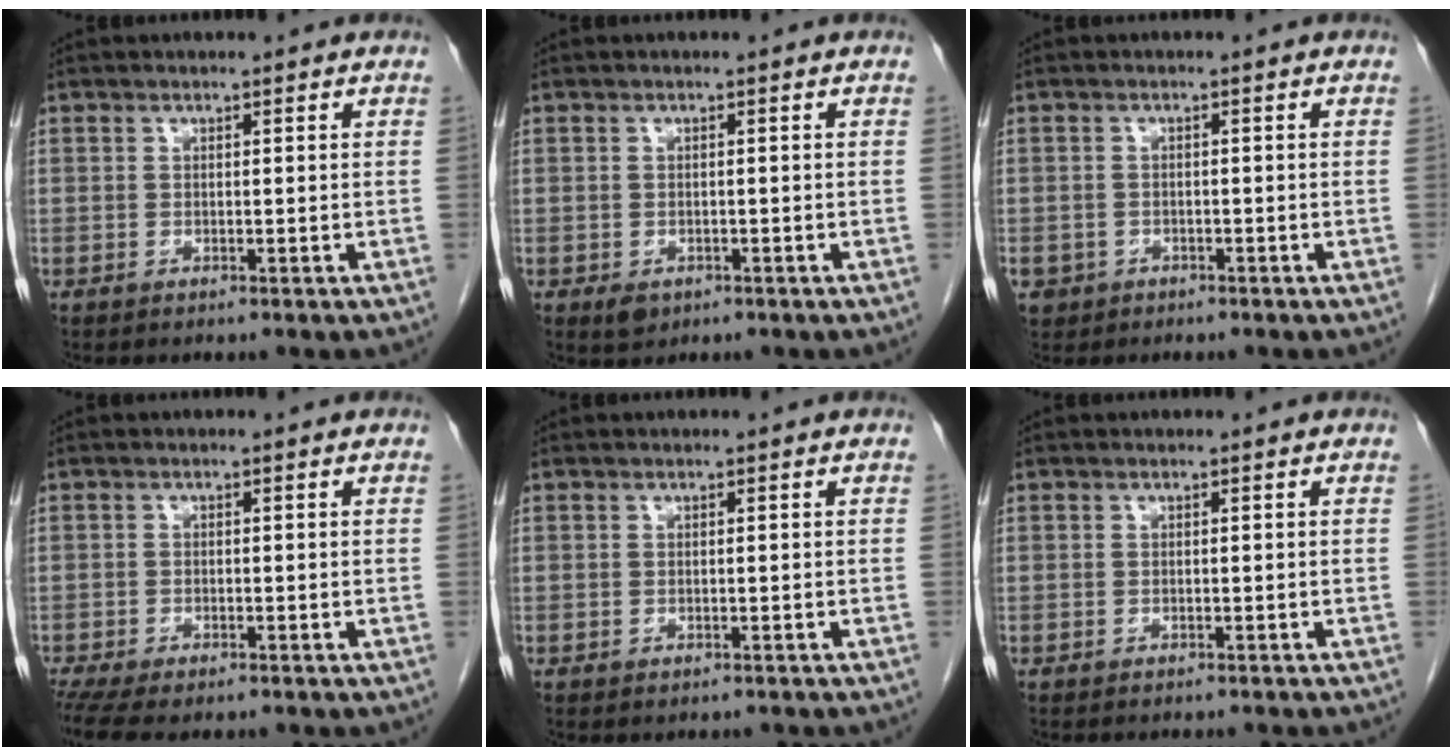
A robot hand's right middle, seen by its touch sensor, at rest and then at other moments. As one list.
[{"total": 1.9, "force": [-0.9, 1.3, 1.0], "torque": [-0.017, 0.000, -0.005]}, {"total": 3.5, "force": [-1.9, 2.8, 0.5], "torque": [-0.009, 0.004, -0.029]}, {"total": 8.6, "force": [-7.0, 2.5, 4.4], "torque": [-0.076, -0.005, -0.104]}, {"total": 2.3, "force": [-2.1, 0.7, 0.7], "torque": [-0.016, -0.003, -0.023]}, {"total": 5.3, "force": [-4.9, 1.1, 1.8], "torque": [-0.025, -0.009, -0.054]}]